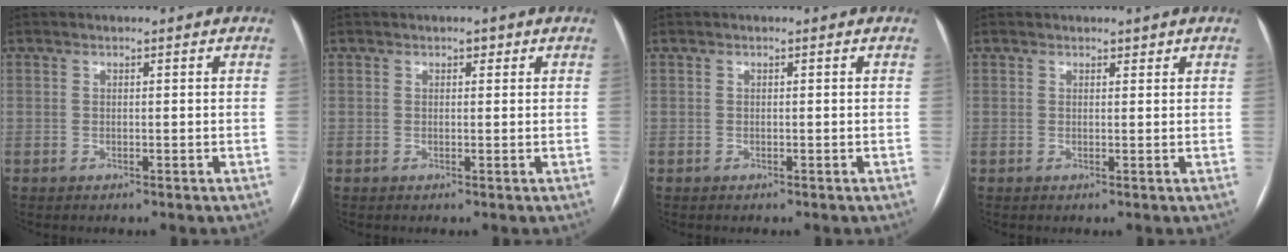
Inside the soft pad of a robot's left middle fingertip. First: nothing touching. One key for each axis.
{"total": 1.0, "fx": 0.6, "fy": 0.6, "fz": 0.5, "tx": -0.006, "ty": 0.004, "tz": 0.007}
{"total": 0.0}
{"total": 1.4, "fx": 1.2, "fy": 0.6, "fz": 0.4, "tx": -0.004, "ty": 0.013, "tz": 0.017}